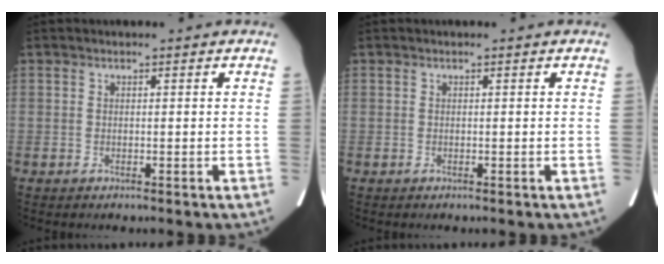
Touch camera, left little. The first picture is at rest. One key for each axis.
{"total": 0.0}